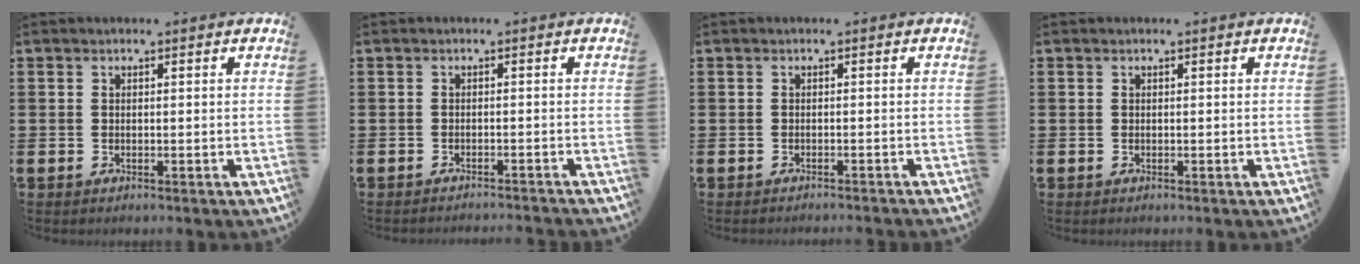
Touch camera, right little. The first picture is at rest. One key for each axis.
{"total": 0.9, "fx": -0.9, "fy": -0.2, "fz": 0.0, "tx": 0.000, "ty": 0.000, "tz": -0.019}
{"total": 0.6, "fx": -0.6, "fy": -0.2, "fz": 0.0, "tx": 0.002, "ty": 0.000, "tz": -0.013}
{"total": 0.0}